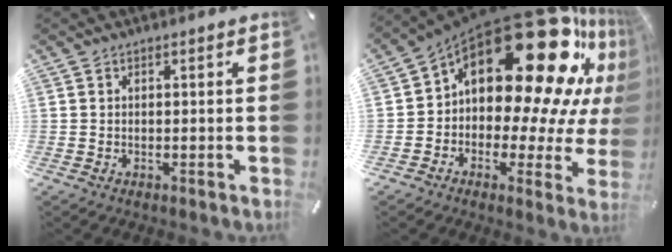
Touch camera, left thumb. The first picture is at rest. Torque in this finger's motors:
{"motor_torque": [1.72, 1.72, 1.64, -1.13, 0.63]}